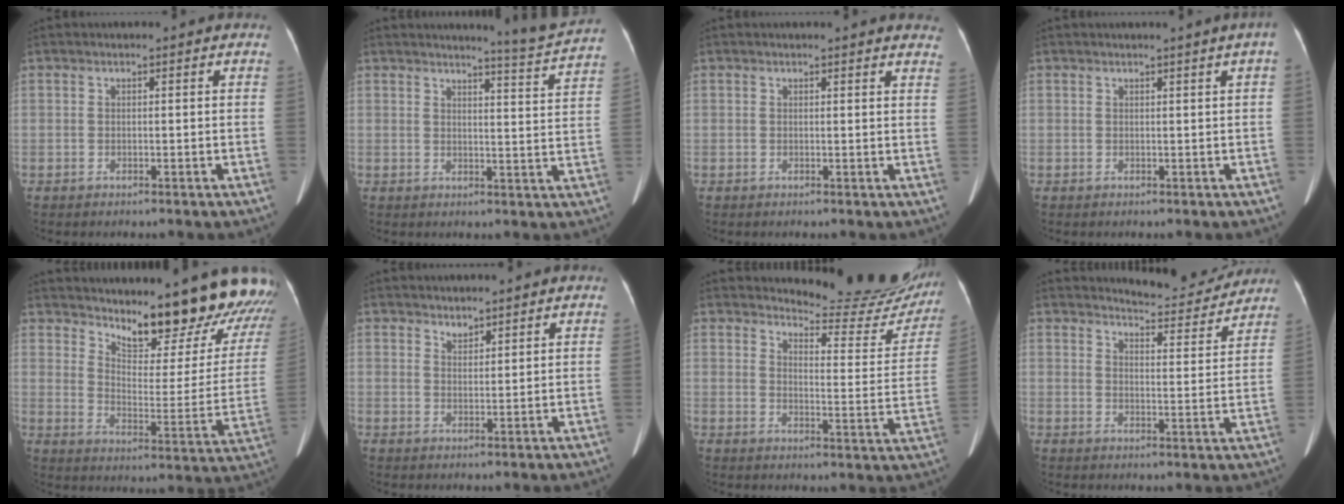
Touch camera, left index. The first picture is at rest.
{"total": 6.5, "force": [6.2, -1.9, 0.7], "torque": [-0.027, -0.063, 0.071]}
{"total": 9.3, "force": [8.9, 1.2, 2.5], "torque": [-0.001, -0.037, 0.067]}
{"total": 1.5, "force": [0.5, -0.6, 1.3], "torque": [-0.013, -0.017, 0.006]}
{"total": 23.2, "force": [21.0, 4.3, 8.9], "torque": [-0.116, -0.105, 0.257]}
{"total": 1.8, "force": [1.6, 0.8, 0.3], "torque": [-0.002, -0.007, 0.027]}
{"total": 15.8, "force": [15.3, 2.4, 3.2], "torque": [-0.025, -0.102, 0.161]}
{"total": 8.6, "force": [8.5, 0.9, 1.0], "torque": [-0.011, -0.032, 0.104]}